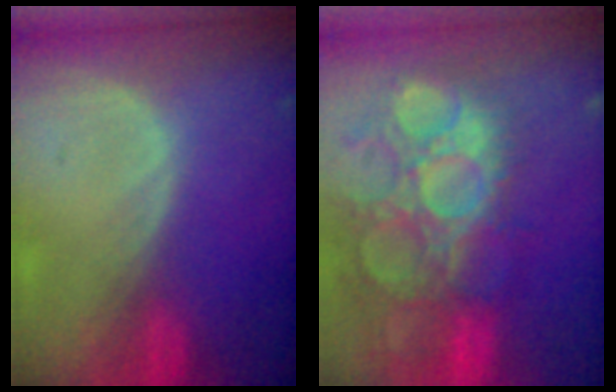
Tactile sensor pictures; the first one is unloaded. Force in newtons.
{"total": 15.0, "press": 12.5, "slide": 8.2}